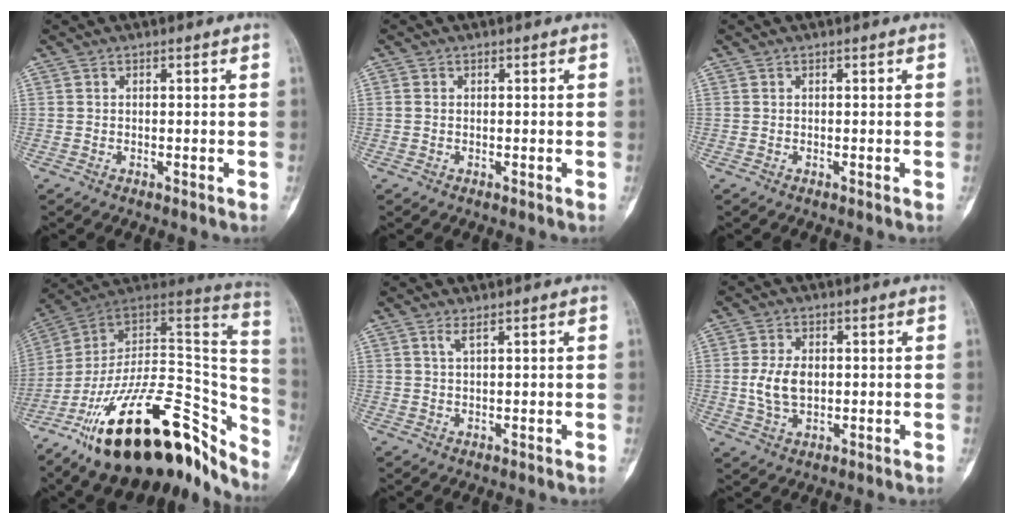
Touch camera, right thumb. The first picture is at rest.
{"total": 0.6, "force": [0.1, 0.5, 0.4], "torque": [-0.011, -0.001, 0.002]}
{"total": 0.0}
{"total": 32.7, "force": [-18.9, 15.1, 22.0], "torque": [-0.251, 0.089, -0.289]}
{"total": 1.3, "force": [0.8, 0.0, 1.0], "torque": [-0.027, -0.004, 0.019]}
{"total": 6.5, "force": [0.1, 4.1, 5.0], "torque": [-0.099, 0.000, 0.006]}